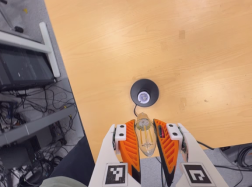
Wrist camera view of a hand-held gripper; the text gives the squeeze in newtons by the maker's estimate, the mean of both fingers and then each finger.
{"total": 20.5, "left": 21.9, "right": 19.0}